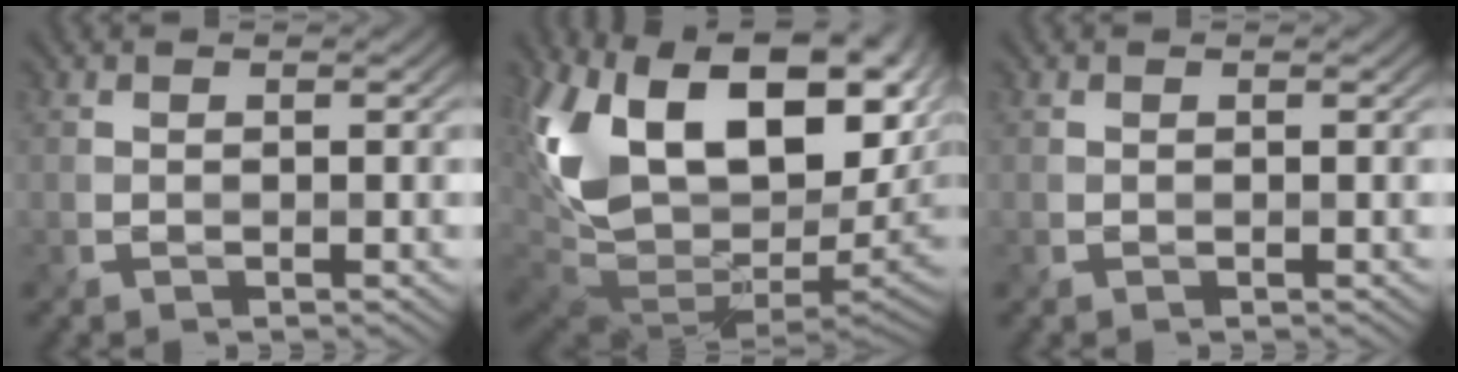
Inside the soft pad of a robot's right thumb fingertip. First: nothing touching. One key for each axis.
{"total": 21.1, "fx": 4.6, "fy": 12.5, "fz": 16.4, "tx": -0.297, "ty": -0.005, "tz": 0.123}
{"total": 0.0}